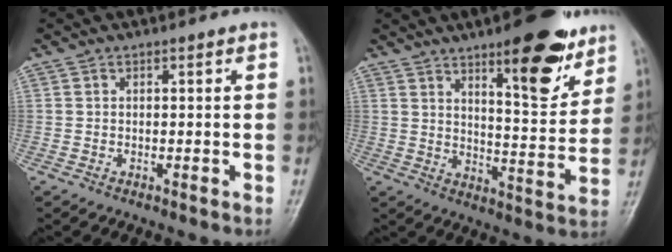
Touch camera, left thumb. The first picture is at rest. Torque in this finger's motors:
{"motor_torque": [0.59, 0.34, 0.29, -1.01, 0.18]}